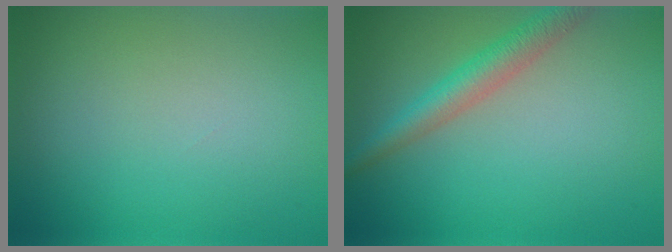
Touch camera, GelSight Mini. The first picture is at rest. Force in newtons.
{"total": 3.5, "press": 3.5, "slide": 0.1}